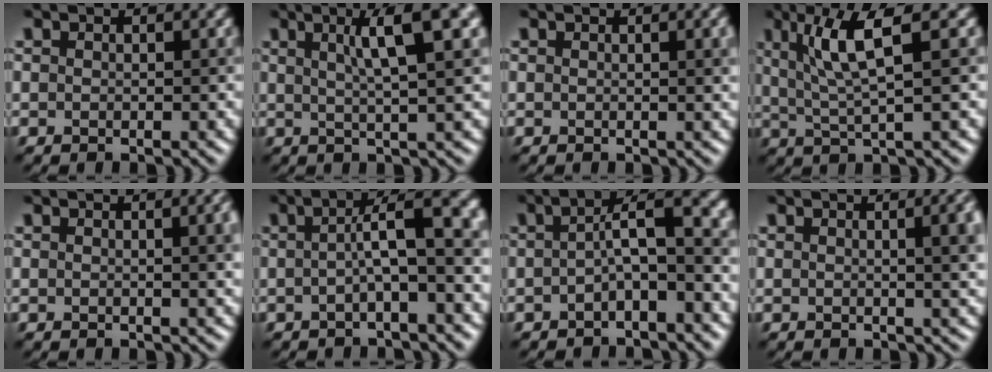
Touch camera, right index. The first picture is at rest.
{"total": 6.8, "force": [2.7, 1.2, 6.1], "torque": [-0.071, 0.015, 0.036]}
{"total": 2.6, "force": [0.6, 0.9, 2.4], "torque": [-0.015, 0.007, 0.005]}
{"total": 5.7, "force": [2.2, 0.8, 5.3], "torque": [-0.096, 0.006, 0.041]}
{"total": 3.9, "force": [0.6, 1.5, 3.5], "torque": [-0.019, 0.014, 0.002]}
{"total": 6.0, "force": [0.3, 1.3, 5.8], "torque": [-0.081, 0.017, -0.002]}
{"total": 5.1, "force": [-0.7, 1.4, 4.8], "torque": [-0.068, 0.015, -0.018]}
{"total": 5.4, "force": [0.8, 2.2, 4.9], "torque": [-0.020, 0.018, 0.005]}